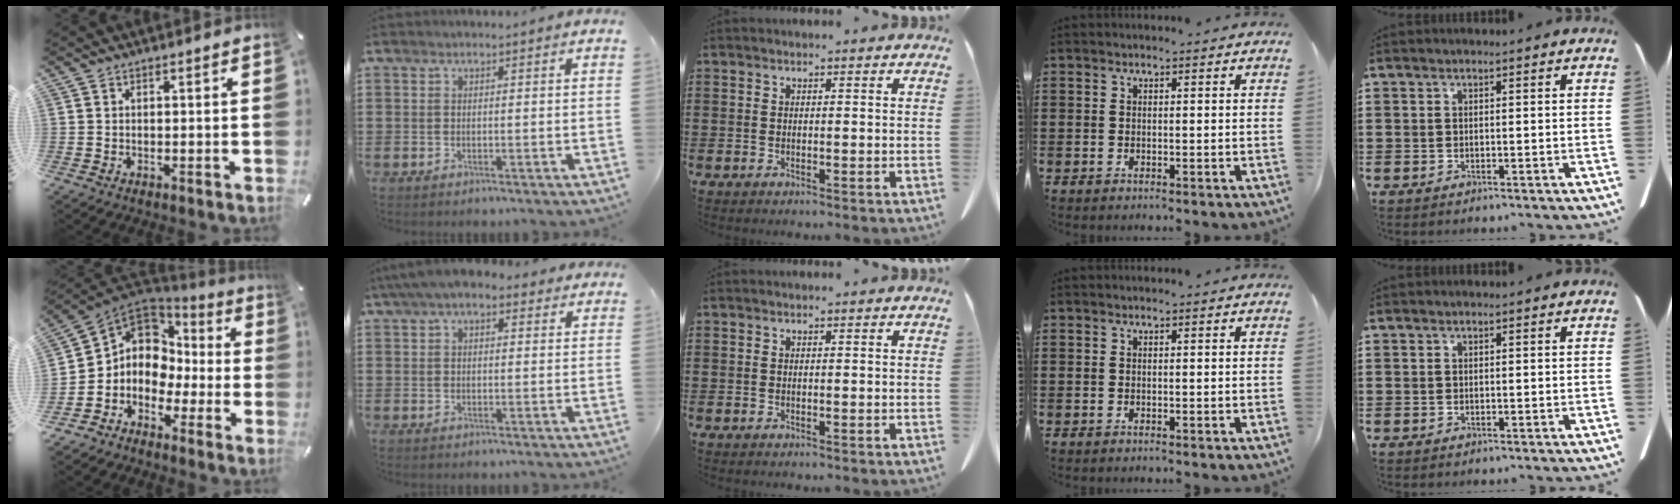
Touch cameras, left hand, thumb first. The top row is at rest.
{"thumb": {"total": 7.8, "force": [-0.3, 7.6, 1.7], "torque": [-0.063, -0.011, -0.001]}, "index": {"total": 4.9, "force": [3.4, 2.2, 2.8], "torque": [-0.068, 0.006, 0.061]}}